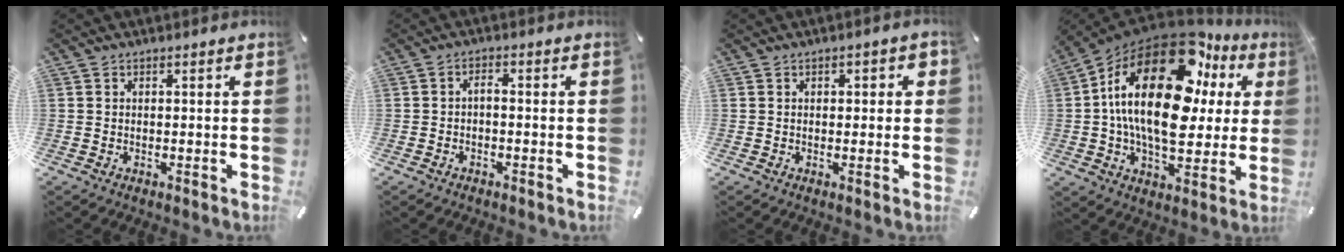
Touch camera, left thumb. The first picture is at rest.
{"total": 1.7, "force": [-0.9, 0.5, 1.4], "torque": [-0.025, 0.005, -0.018]}
{"total": 1.6, "force": [-0.1, 1.1, 1.1], "torque": [-0.012, 0.003, -0.005]}
{"total": 28.5, "force": [7.8, 15.2, 22.8], "torque": [-0.431, -0.040, 0.125]}